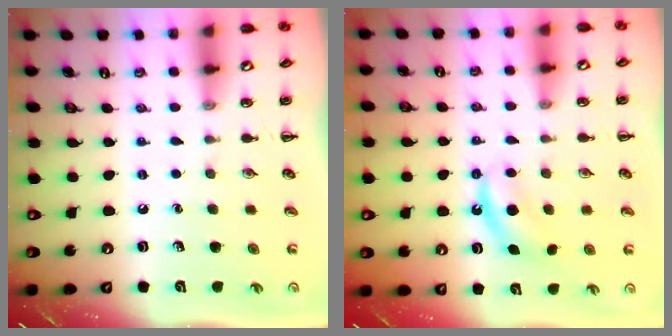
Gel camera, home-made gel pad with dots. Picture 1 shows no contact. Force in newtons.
{"total": 5.7, "press": 5.6, "slide": 1.3}